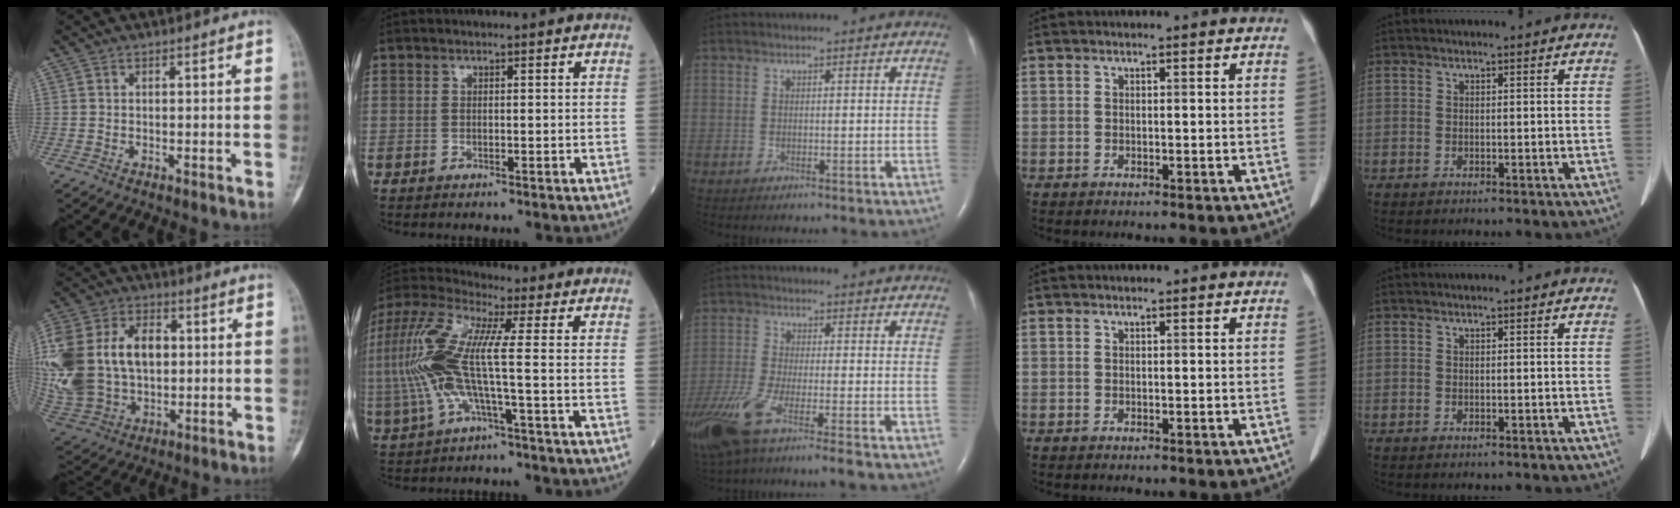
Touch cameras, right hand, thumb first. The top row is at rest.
{"thumb": {"total": 26.3, "force": [2.3, 18.5, 18.7], "torque": [-0.412, 0.025, 0.058]}, "index": {"total": 11.9, "force": [-1.0, 1.3, 11.8], "torque": [-0.280, 0.021, -0.028]}, "middle": {"total": 9.8, "force": [-6.0, 0.8, 7.8], "torque": [-0.166, -0.022, -0.118]}}